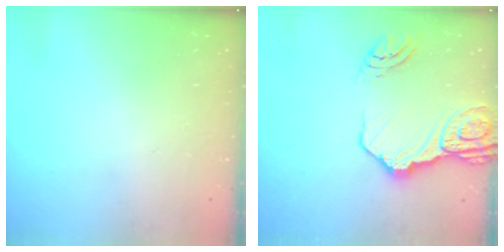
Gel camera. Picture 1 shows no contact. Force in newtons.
{"total": 16.7, "press": 16.6, "slide": 1.9}